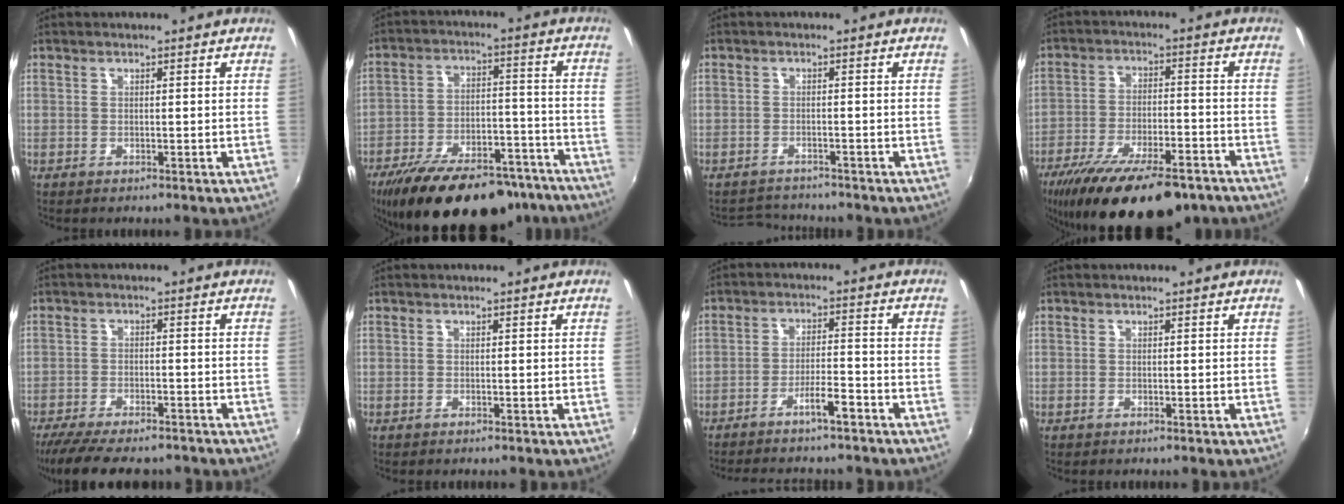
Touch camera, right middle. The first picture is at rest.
{"total": 26.9, "force": [-21.4, 10.0, 12.8], "torque": [-0.235, 0.000, -0.293]}
{"total": 4.0, "force": [-3.9, 1.0, 0.1], "torque": [-0.016, 0.005, -0.066]}
{"total": 21.6, "force": [-15.9, 7.0, 12.9], "torque": [-0.241, -0.045, -0.237]}
{"total": 13.1, "force": [-10.9, 3.6, 6.4], "torque": [-0.139, -0.036, -0.170]}
{"total": 0.0}
{"total": 7.1, "force": [-6.0, 0.9, 3.7], "torque": [-0.076, 0.005, -0.093]}
{"total": 0.0}